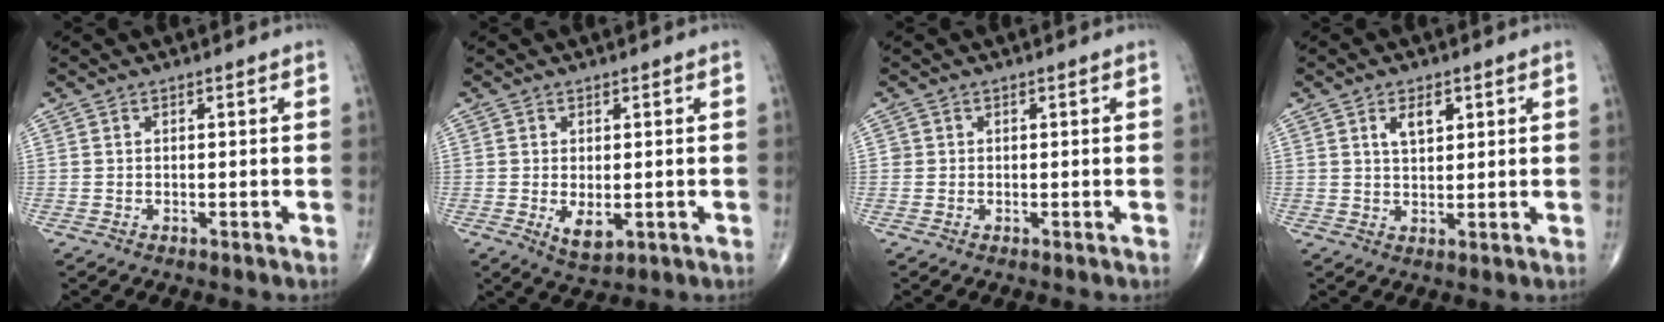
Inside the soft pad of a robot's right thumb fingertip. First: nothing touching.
{"total": 4.0, "force": [-0.7, 2.0, 3.4], "torque": [-0.051, -0.010, -0.001]}
{"total": 0.6, "force": [0.0, 0.6, 0.0], "torque": [0.004, 0.003, 0.000]}
{"total": 4.0, "force": [1.8, 2.1, 2.9], "torque": [-0.039, -0.011, 0.031]}